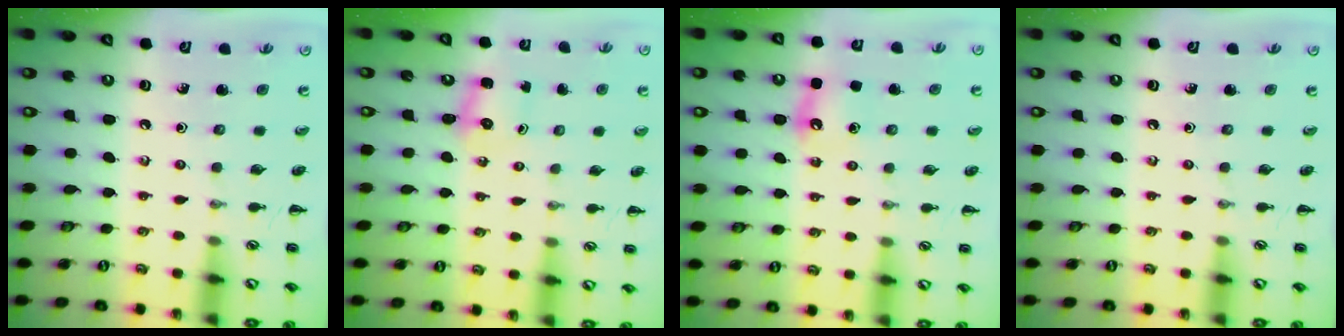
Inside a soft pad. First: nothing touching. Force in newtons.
{"total": 2.5, "press": 2.4, "slide": 0.8}
{"total": 5.7, "press": 5.4, "slide": 1.9}
{"total": 0.0}